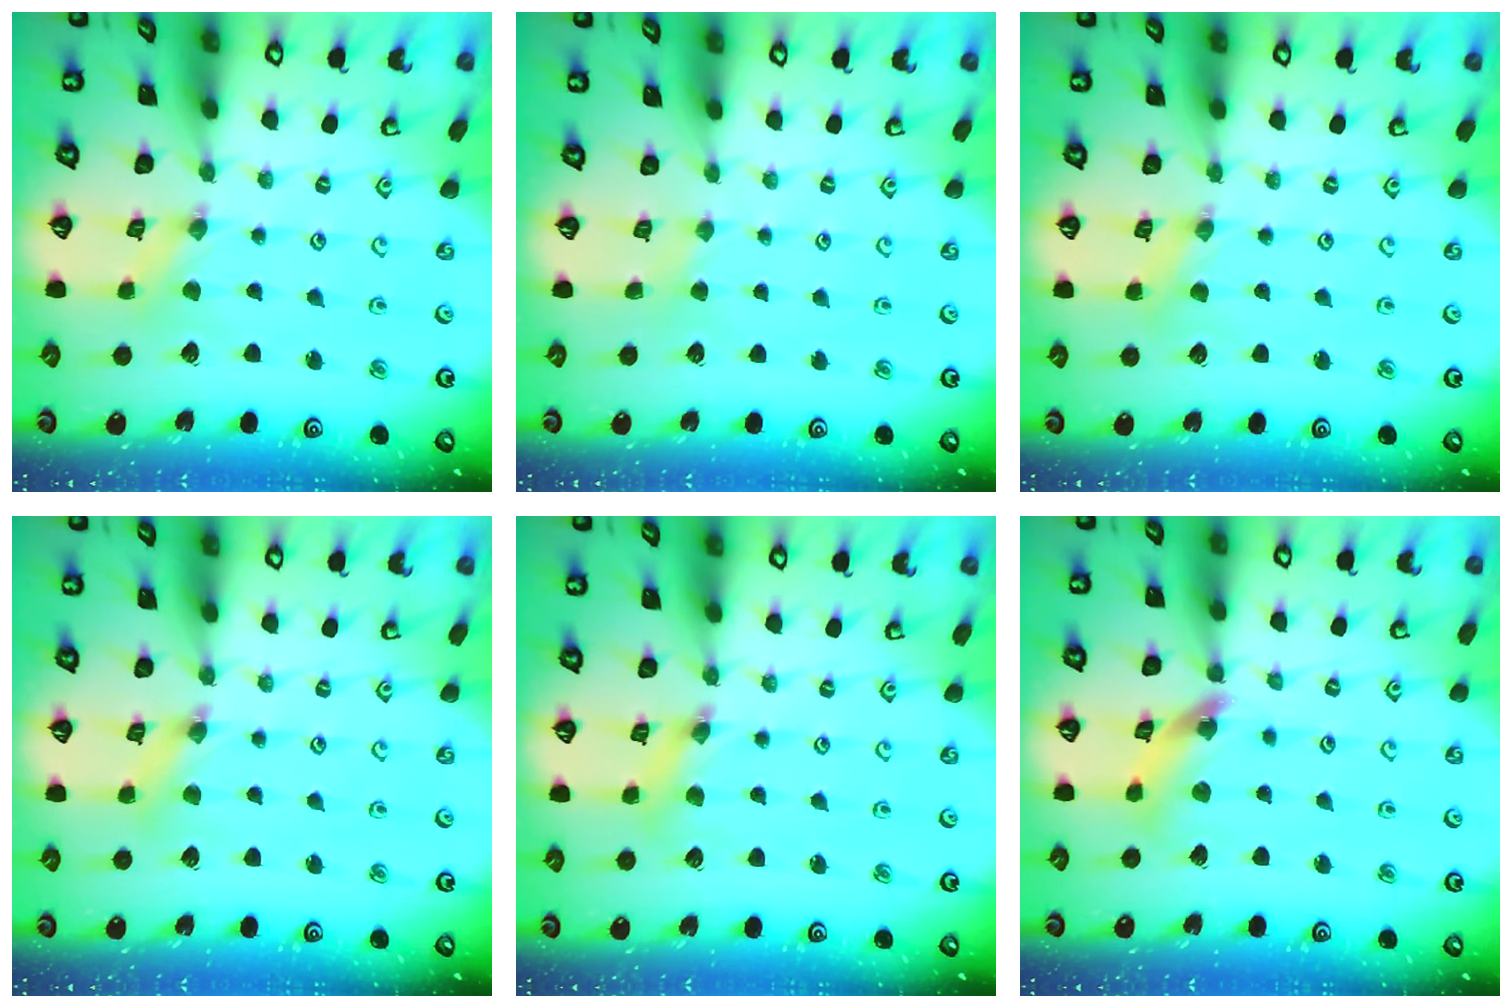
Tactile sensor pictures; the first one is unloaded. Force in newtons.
{"total": 1.7, "press": 1.6, "slide": 0.4}
{"total": 1.1, "press": 1.1, "slide": 0.2}
{"total": 2.5, "press": 2.4, "slide": 0.3}
{"total": 3.8, "press": 3.7, "slide": 0.6}
{"total": 9.9, "press": 9.9, "slide": 1.0}